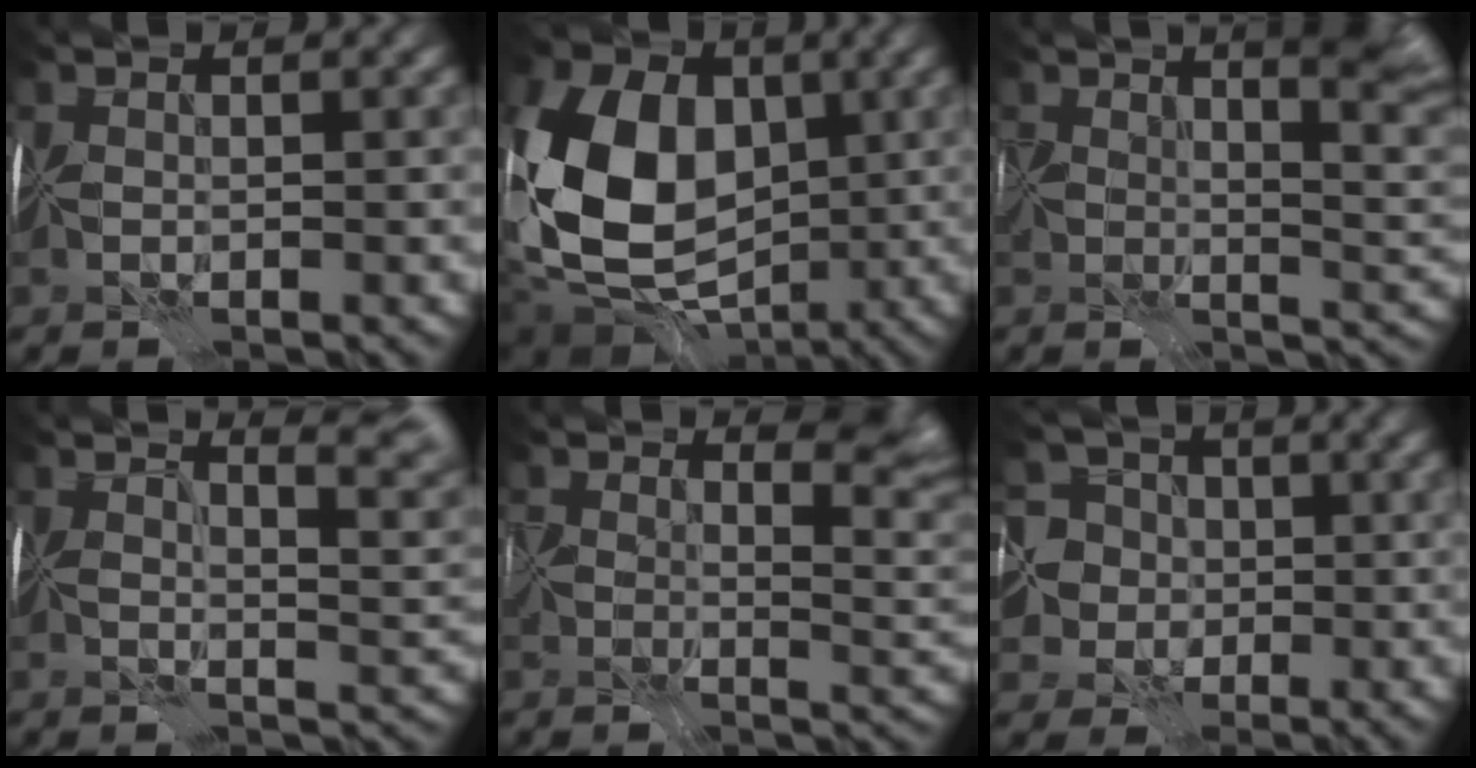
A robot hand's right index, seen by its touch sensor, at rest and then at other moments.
{"total": 10.9, "force": [-1.1, 8.0, 7.3], "torque": [-0.136, -0.014, -0.034]}
{"total": 6.7, "force": [3.1, 1.6, 5.7], "torque": [-0.065, 0.004, 0.051]}
{"total": 5.3, "force": [3.8, 0.1, 3.8], "torque": [-0.020, 0.009, 0.045]}
{"total": 4.0, "force": [2.6, 1.2, 2.8], "torque": [-0.028, -0.014, 0.044]}
{"total": 4.2, "force": [-0.7, 4.1, 0.8], "torque": [-0.010, 0.008, -0.036]}